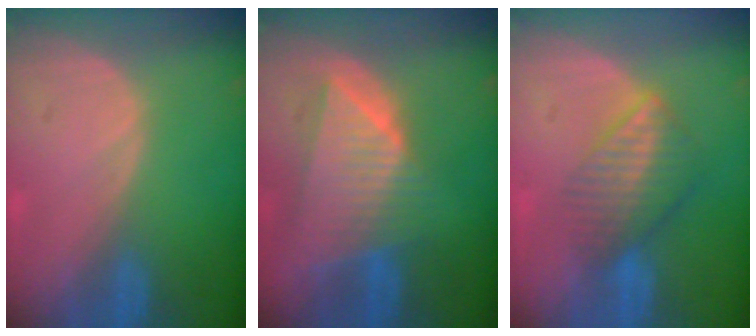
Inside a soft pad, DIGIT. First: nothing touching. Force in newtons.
{"total": 9.1, "press": 8.1, "slide": 4.1}
{"total": 6.7, "press": 5.8, "slide": 3.3}